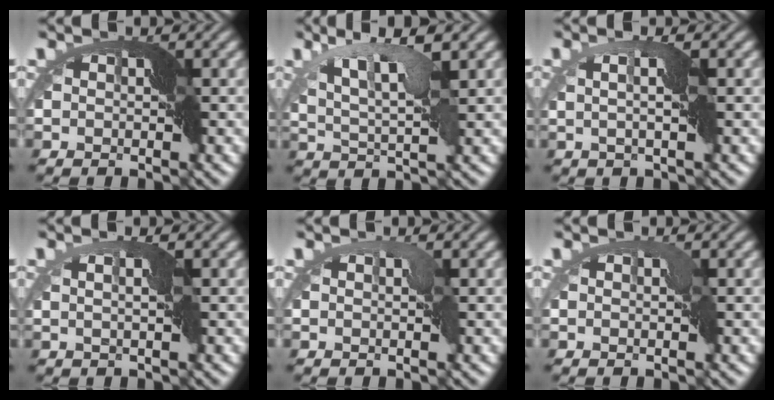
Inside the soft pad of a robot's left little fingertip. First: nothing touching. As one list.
[{"total": 4.5, "force": [3.0, 0.1, 3.4], "torque": [-0.081, 0.007, 0.051]}, {"total": 1.5, "force": [0.6, -1.0, 0.8], "torque": [-0.037, -0.001, 0.008]}, {"total": 1.2, "force": [0.5, -1.1, 0.2], "torque": [-0.019, -0.002, 0.008]}, {"total": 1.5, "force": [0.1, 0.6, 1.4], "torque": [-0.018, 0.001, -0.002]}, {"total": 1.2, "force": [-0.1, 0.6, 1.0], "torque": [-0.012, 0.000, -0.004]}]